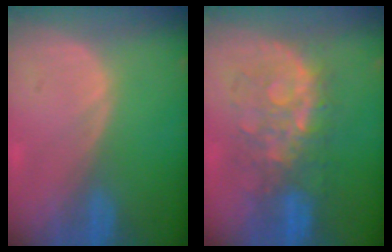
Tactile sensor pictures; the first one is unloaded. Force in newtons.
{"total": 8.6, "press": 8.5, "slide": 1.5}